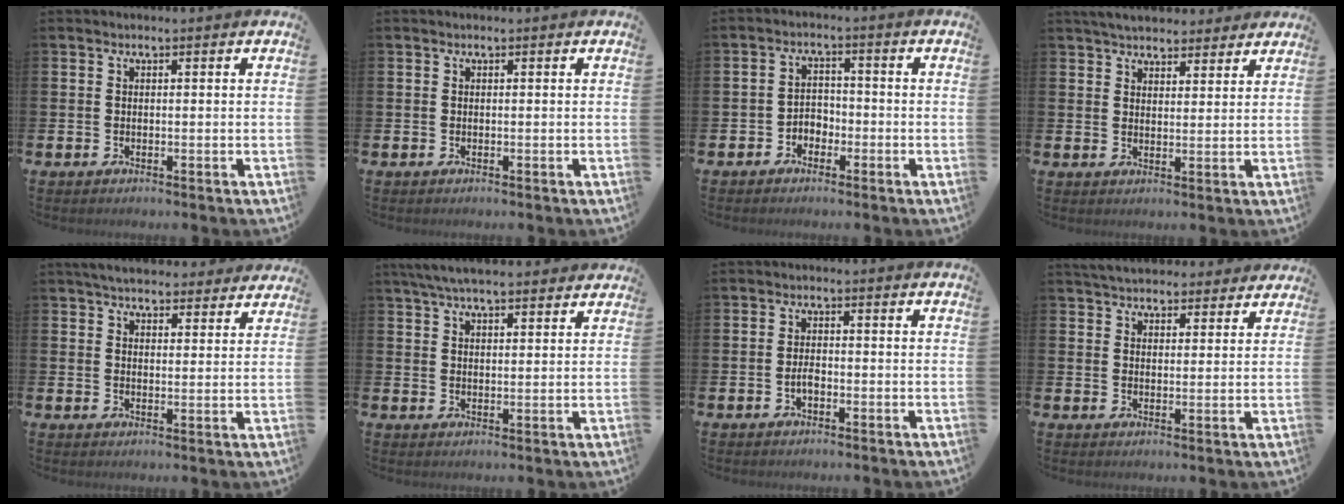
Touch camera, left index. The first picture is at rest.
{"total": 0.0}
{"total": 2.6, "force": [-1.9, 1.6, 0.4], "torque": [-0.021, 0.009, -0.043]}
{"total": 4.7, "force": [4.5, 1.1, 0.6], "torque": [-0.022, -0.018, 0.082]}
{"total": 5.0, "force": [4.8, 1.2, 0.7], "torque": [-0.025, -0.022, 0.086]}
{"total": 5.6, "force": [5.2, 1.0, 1.9], "torque": [-0.048, -0.013, 0.095]}
{"total": 1.8, "force": [-0.7, 0.9, 1.3], "torque": [-0.026, 0.004, -0.015]}
{"total": 4.8, "force": [4.6, 1.1, 0.4], "torque": [-0.020, -0.021, 0.084]}